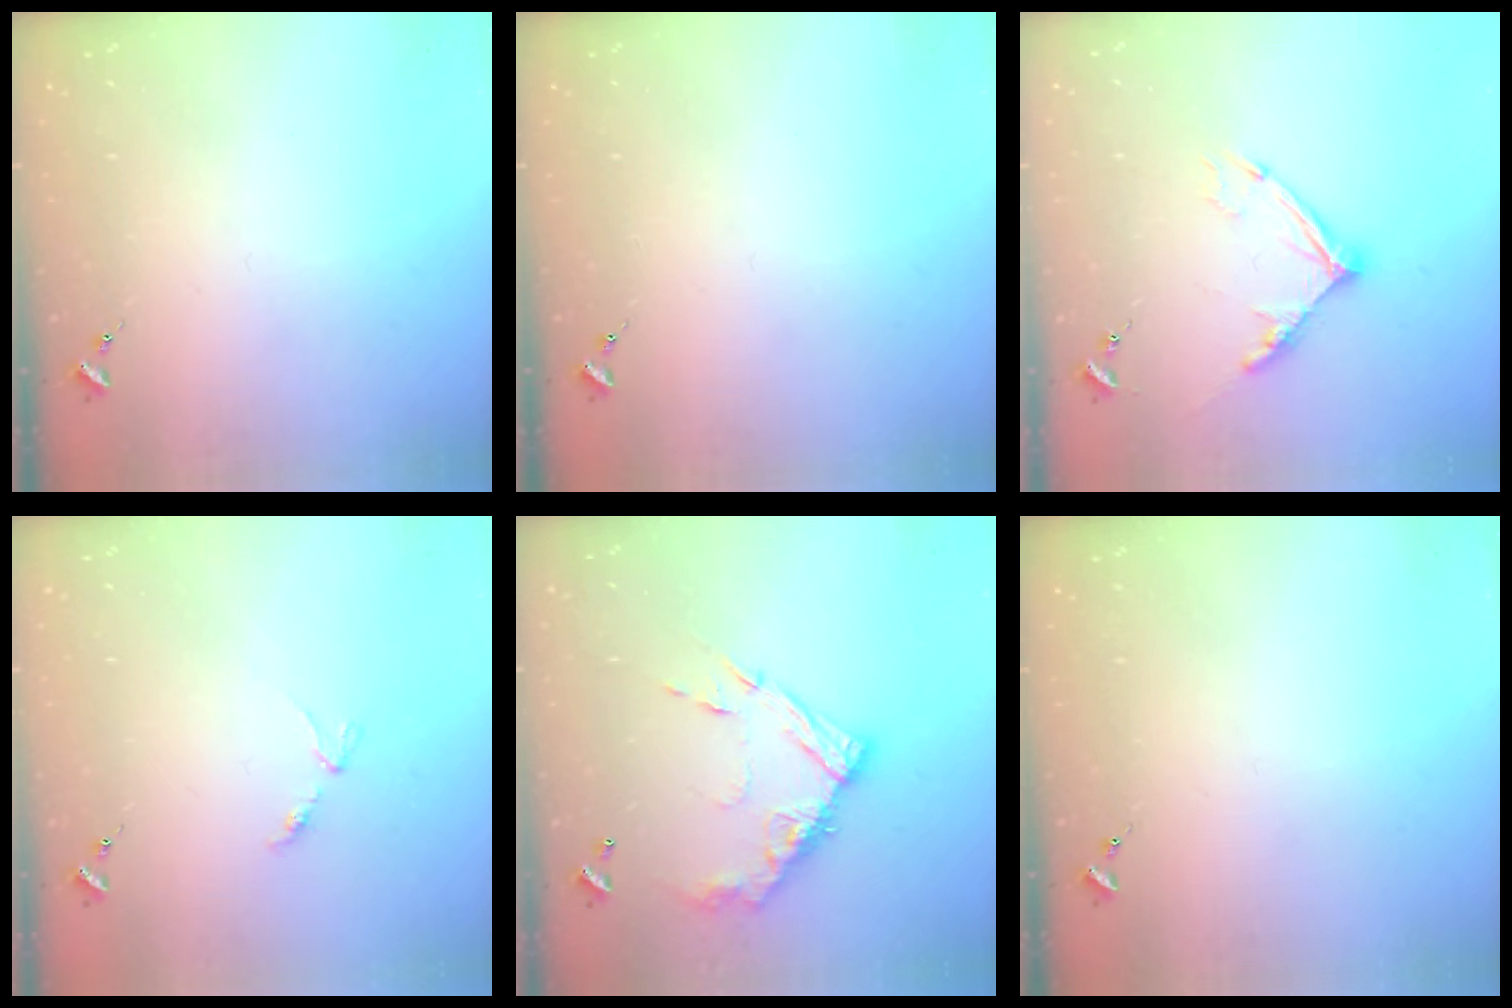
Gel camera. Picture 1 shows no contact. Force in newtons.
{"total": 0.0}
{"total": 12.8, "press": 12.7, "slide": 1.2}
{"total": 2.8, "press": 2.8, "slide": 0.5}
{"total": 14.5, "press": 14.4, "slide": 1.3}
{"total": 0.0}